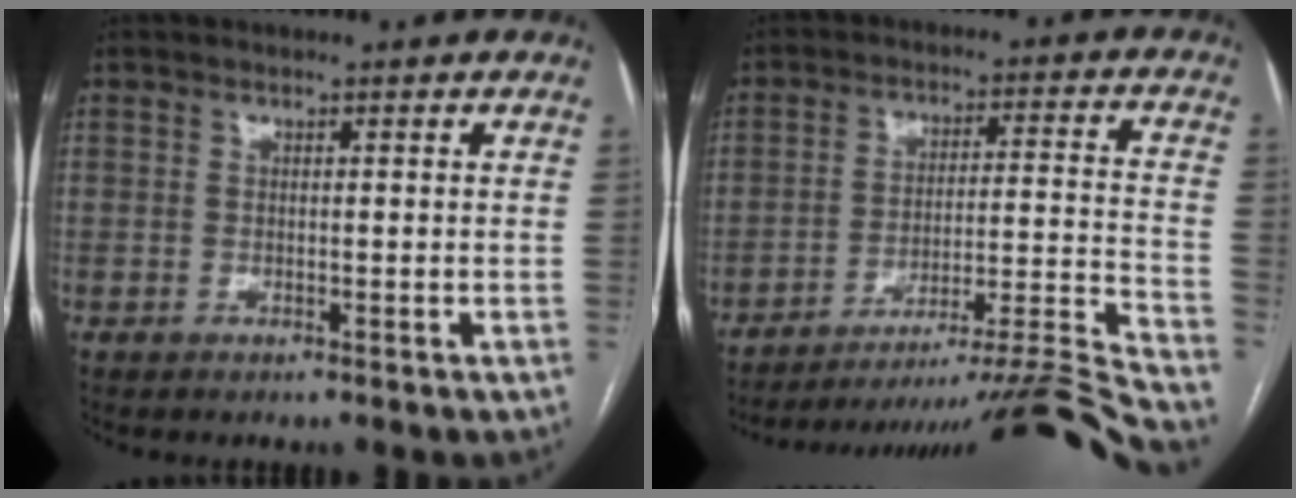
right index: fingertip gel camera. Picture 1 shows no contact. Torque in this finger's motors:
{"motor_torque": [-0.58, -1.56, 0.47, 0.17]}